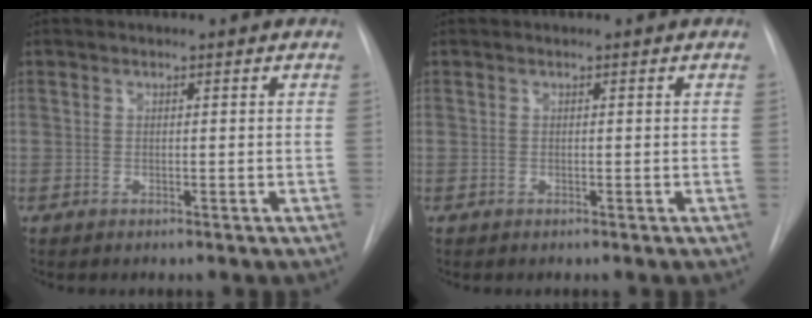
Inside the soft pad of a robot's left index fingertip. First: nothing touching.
{"total": 0.0}